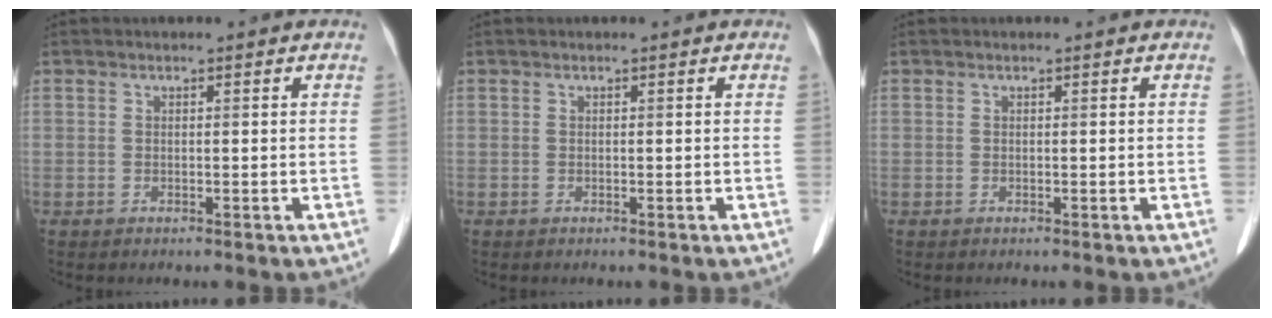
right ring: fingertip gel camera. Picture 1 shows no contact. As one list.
[{"total": 0.0}, {"total": 0.0}]